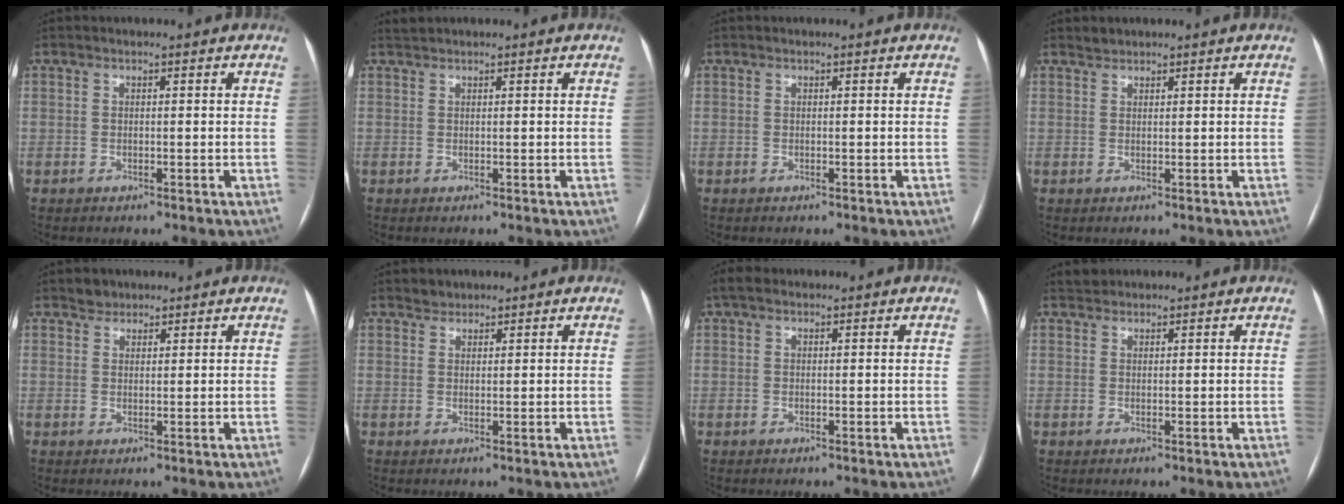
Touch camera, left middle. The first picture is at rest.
{"total": 0.8, "force": [0.8, -0.1, 0.0], "torque": [-0.005, 0.011, 0.020]}
{"total": 0.0}
{"total": 1.0, "force": [0.9, 0.3, -0.1], "torque": [-0.001, 0.004, 0.016]}
{"total": 1.9, "force": [1.5, 1.1, -0.1], "torque": [0.003, 0.004, 0.022]}
{"total": 1.5, "force": [1.3, 0.8, -0.1], "torque": [0.004, 0.003, 0.019]}
{"total": 1.7, "force": [1.1, 1.0, 0.9], "torque": [-0.024, 0.025, 0.019]}
{"total": 1.3, "force": [1.2, 0.5, -0.2], "torque": [-0.001, 0.014, 0.023]}